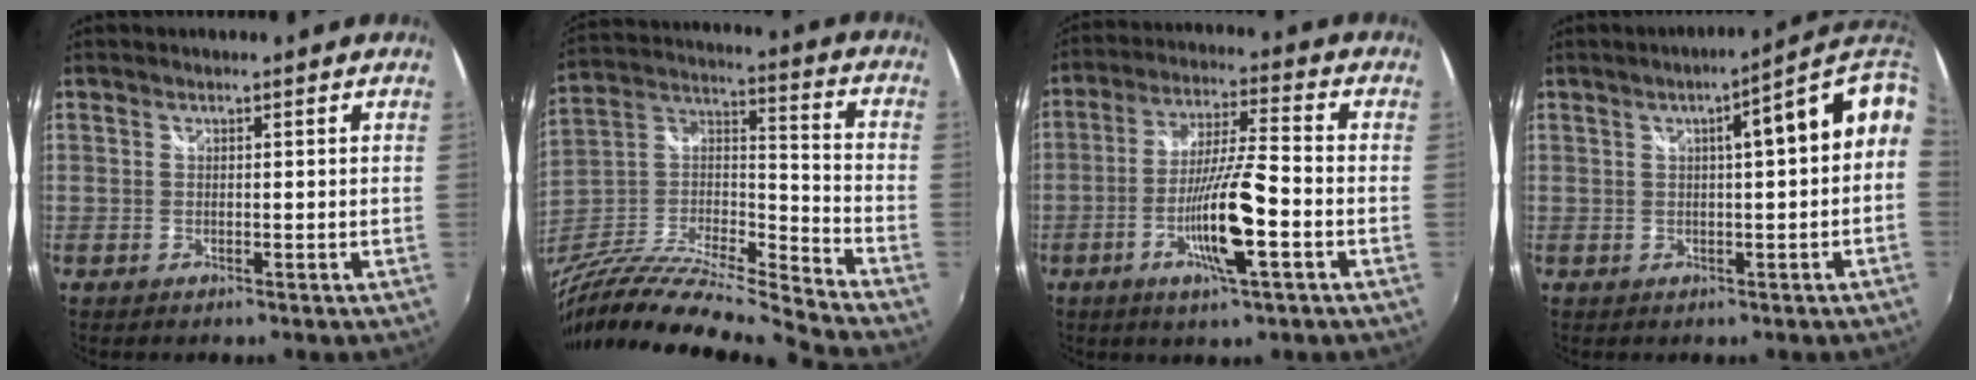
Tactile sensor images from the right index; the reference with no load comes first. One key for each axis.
{"total": 23.0, "fx": -19.5, "fy": 1.0, "fz": 12.2, "tx": -0.223, "ty": -0.013, "tz": -0.360}
{"total": 11.7, "fx": -4.1, "fy": 0.6, "fz": 10.9, "tx": -0.212, "ty": -0.004, "tz": -0.076}
{"total": 10.7, "fx": 1.9, "fy": 1.1, "fz": 10.5, "tx": -0.118, "ty": 0.033, "tz": 0.038}